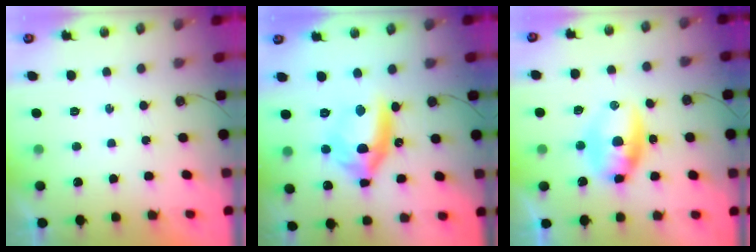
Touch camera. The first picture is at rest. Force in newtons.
{"total": 12.4, "press": 12.3, "slide": 1.6}
{"total": 9.7, "press": 9.1, "slide": 3.5}